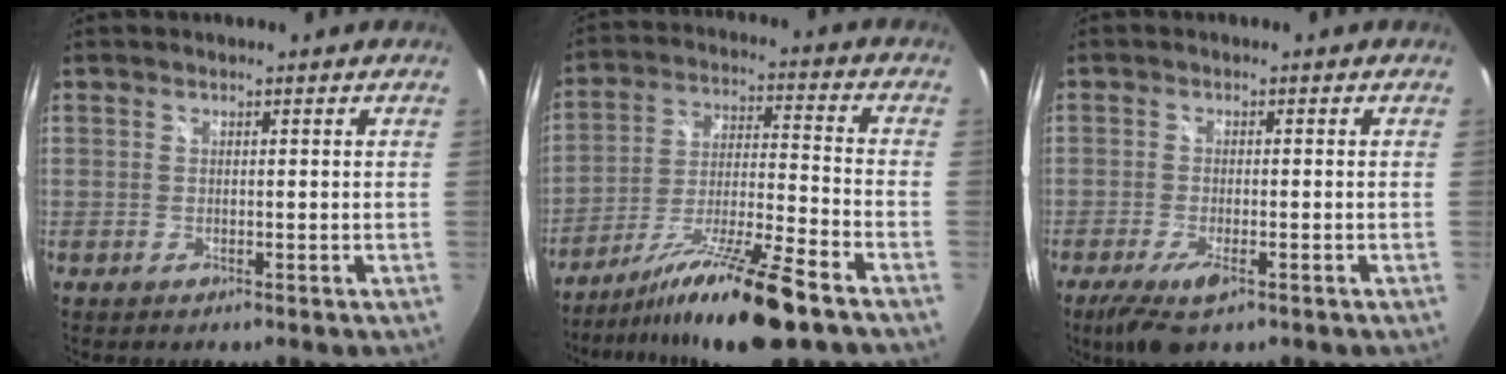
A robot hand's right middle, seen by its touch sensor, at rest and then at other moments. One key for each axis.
{"total": 16.3, "fx": -12.2, "fy": 0.1, "fz": 10.8, "tx": -0.202, "ty": -0.017, "tz": -0.207}
{"total": 6.2, "fx": -3.7, "fy": 1.6, "fz": 4.7, "tx": -0.108, "ty": -0.022, "tz": -0.066}